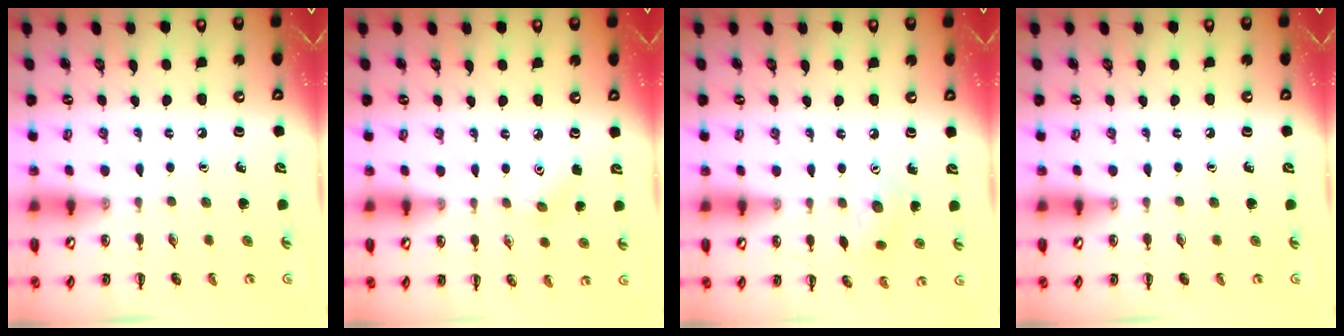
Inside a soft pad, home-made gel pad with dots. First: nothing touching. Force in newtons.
{"total": 4.4, "press": 4.2, "slide": 1.2}
{"total": 6.9, "press": 6.8, "slide": 1.3}
{"total": 0.0}